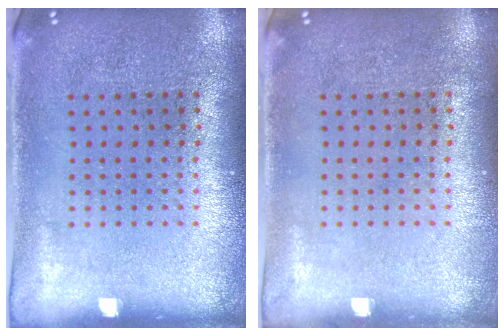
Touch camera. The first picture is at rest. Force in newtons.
{"total": 0.0}